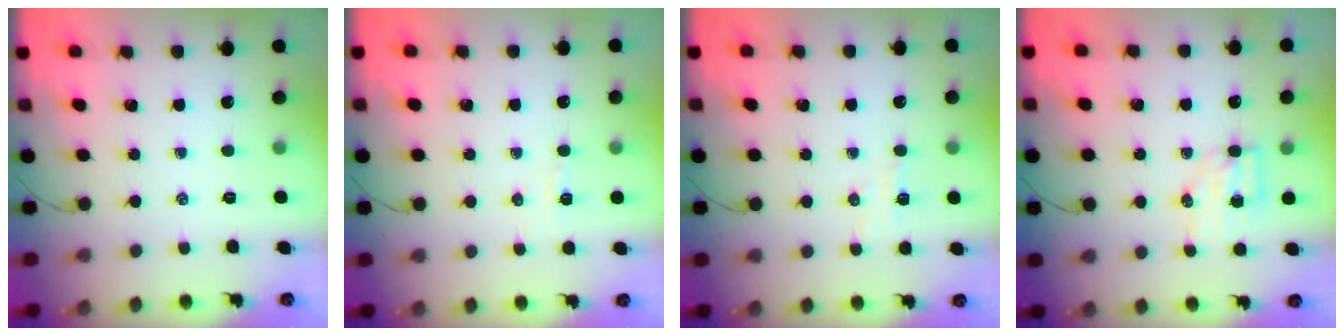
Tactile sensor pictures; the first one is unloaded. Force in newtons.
{"total": 2.8, "press": 2.7, "slide": 0.7}
{"total": 4.3, "press": 4.2, "slide": 1.0}
{"total": 5.3, "press": 5.2, "slide": 0.6}